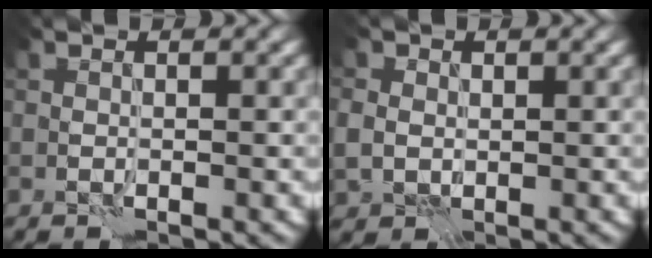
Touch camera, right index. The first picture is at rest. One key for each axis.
{"total": 2.3, "fx": 0.5, "fy": 2.1, "fz": 0.9, "tx": -0.016, "ty": 0.004, "tz": 0.007}